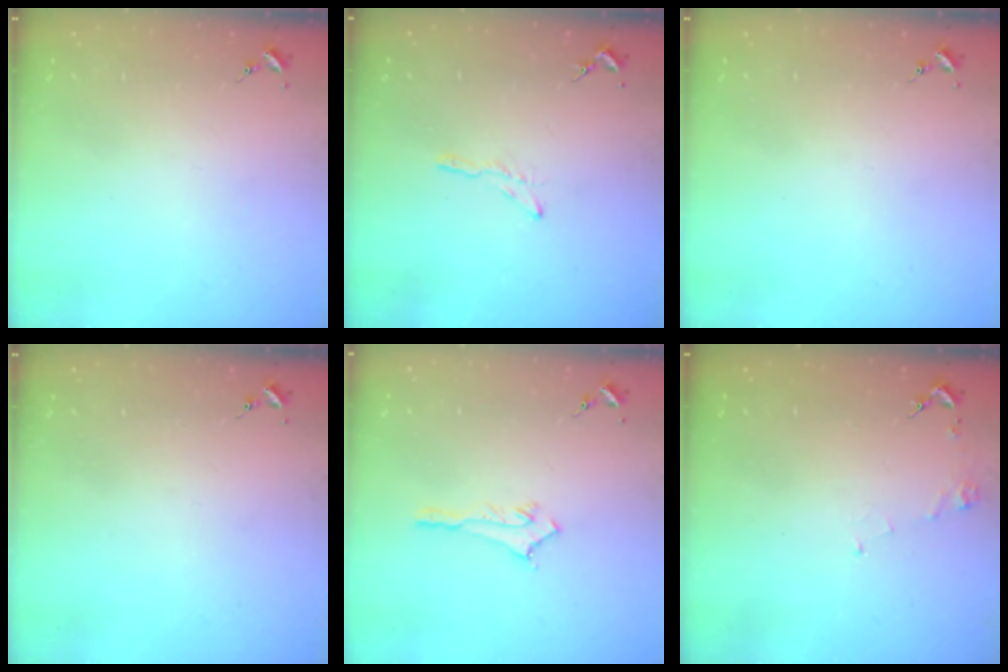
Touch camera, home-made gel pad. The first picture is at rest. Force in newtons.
{"total": 3.2, "press": 3.2, "slide": 0.3}
{"total": 0.0}
{"total": 0.0}
{"total": 2.8, "press": 2.8, "slide": 0.3}
{"total": 3.7, "press": 3.7, "slide": 0.5}